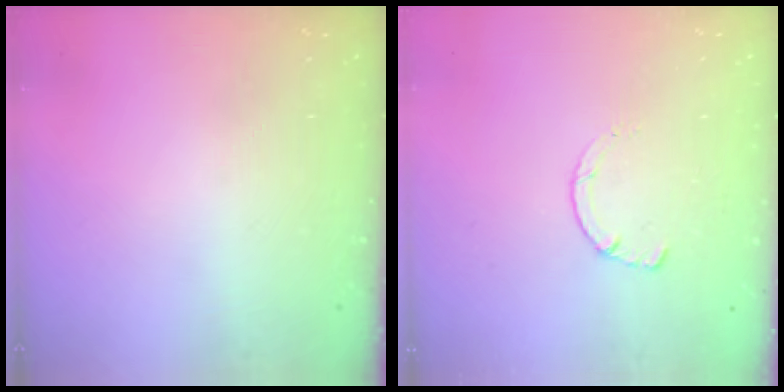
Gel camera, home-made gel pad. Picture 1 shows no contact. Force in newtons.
{"total": 1.4, "press": 1.4, "slide": 0.3}